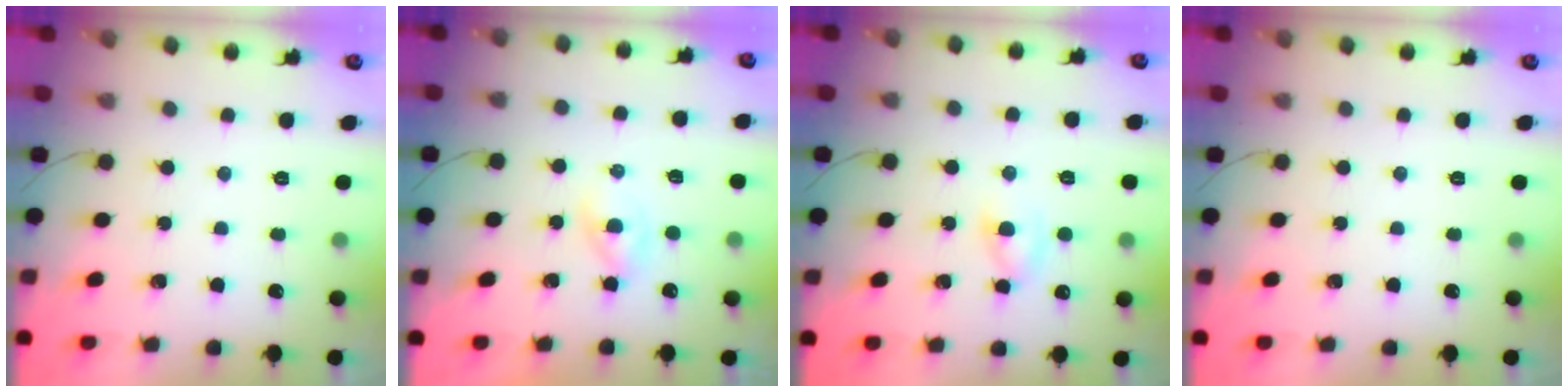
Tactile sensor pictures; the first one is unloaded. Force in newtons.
{"total": 1.9, "press": 1.6, "slide": 0.9}
{"total": 2.7, "press": 2.4, "slide": 1.2}
{"total": 0.0}